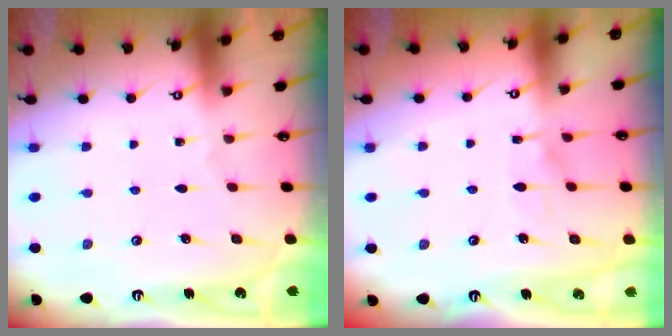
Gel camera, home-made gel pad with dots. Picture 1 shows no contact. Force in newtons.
{"total": 5.7, "press": 5.6, "slide": 0.5}